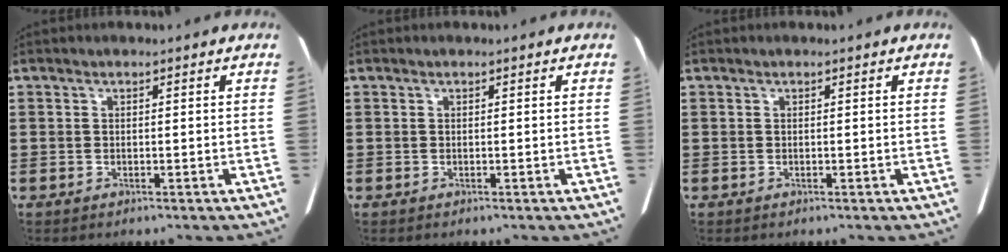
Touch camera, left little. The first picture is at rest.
{"total": 0.0}
{"total": 0.0}